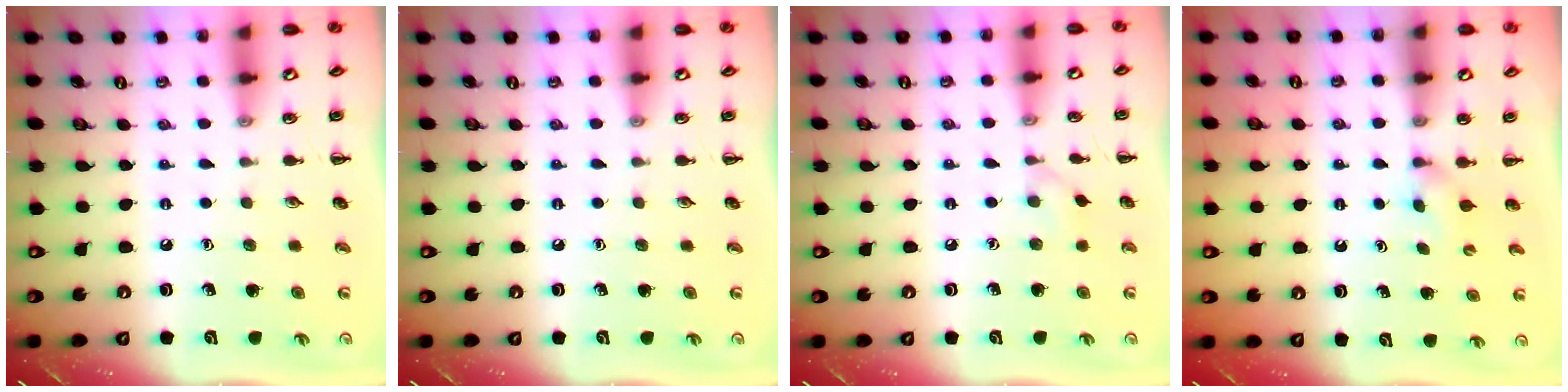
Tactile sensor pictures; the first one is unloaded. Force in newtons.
{"total": 0.0}
{"total": 4.2, "press": 3.9, "slide": 1.5}
{"total": 2.3, "press": 2.1, "slide": 0.9}